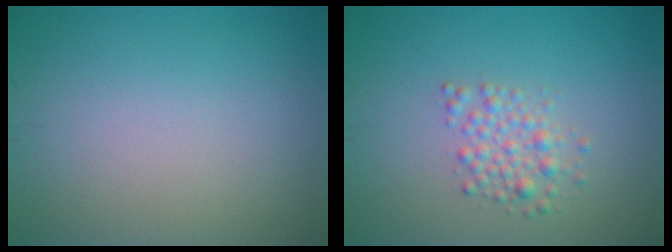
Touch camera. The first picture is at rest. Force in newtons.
{"total": 2.3, "press": 2.3, "slide": 0.0}